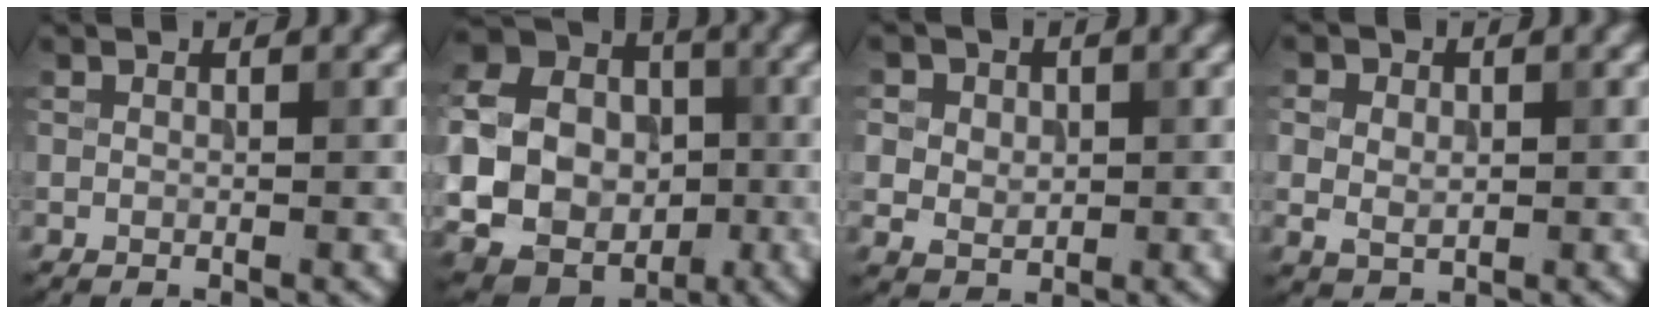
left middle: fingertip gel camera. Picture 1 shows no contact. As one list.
[{"total": 13.8, "force": [-1.6, 12.1, 6.4], "torque": [-0.148, -0.004, -0.037]}, {"total": 4.7, "force": [1.6, 3.8, 2.2], "torque": [-0.043, 0.017, 0.017]}, {"total": 3.1, "force": [0.4, 2.5, 1.9], "torque": [-0.029, 0.007, 0.002]}]